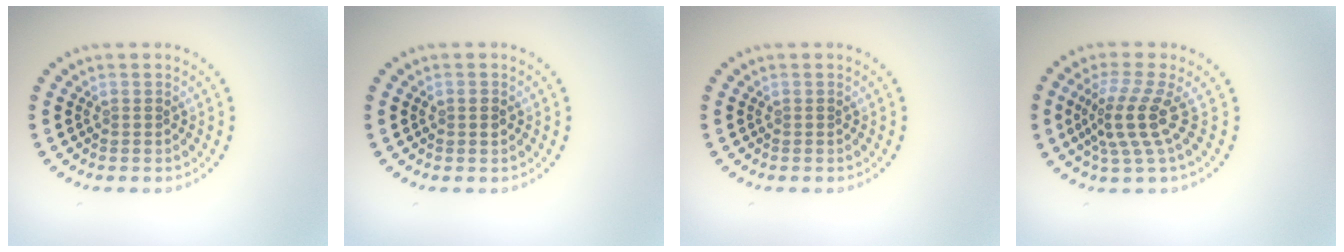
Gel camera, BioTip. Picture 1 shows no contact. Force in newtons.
{"total": 1.2, "press": 1.2, "slide": 0.0}
{"total": 0.0}
{"total": 3.9, "press": 2.8, "slide": 2.7}